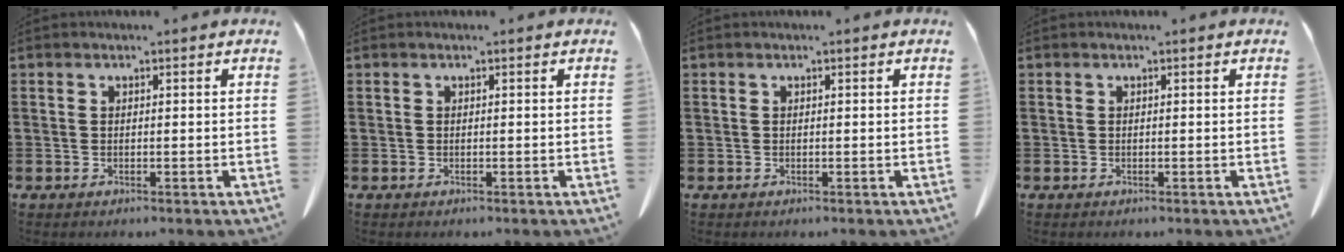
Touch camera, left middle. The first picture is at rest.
{"total": 0.0}
{"total": 0.0}
{"total": 0.0}